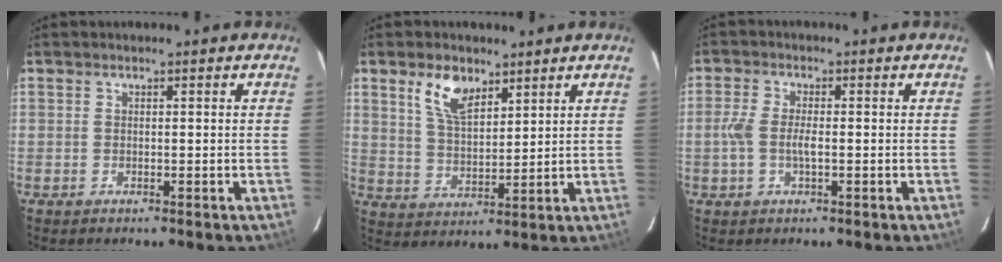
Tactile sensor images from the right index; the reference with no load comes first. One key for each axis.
{"total": 7.7, "fx": 4.7, "fy": 3.8, "fz": 4.8, "tx": -0.089, "ty": 0.007, "tz": 0.094}
{"total": 4.6, "fx": -0.8, "fy": 1.8, "fz": 4.1, "tx": -0.090, "ty": 0.002, "tz": -0.017}